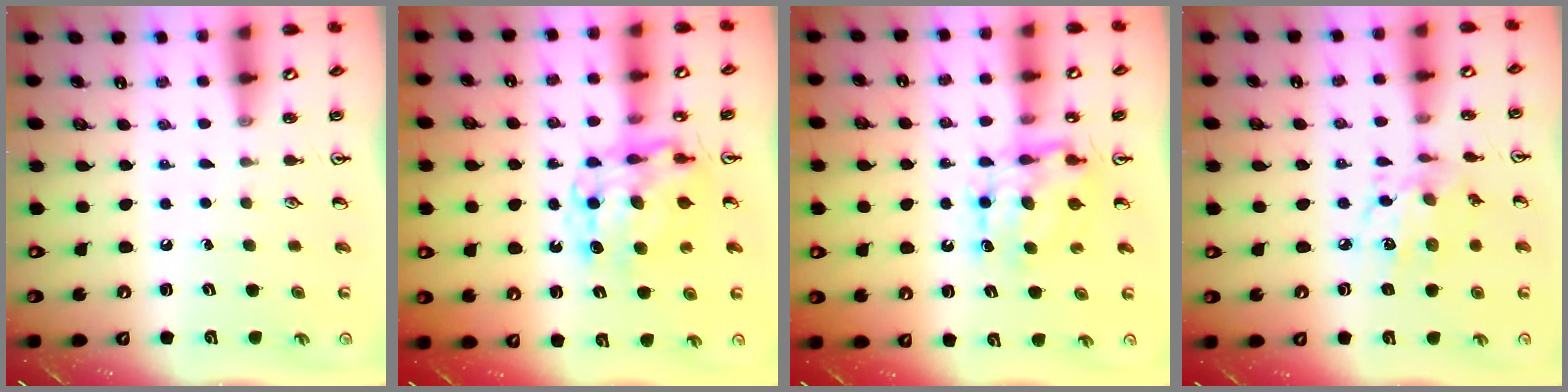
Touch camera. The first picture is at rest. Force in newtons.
{"total": 9.6, "press": 9.6, "slide": 0.9}
{"total": 7.6, "press": 7.6, "slide": 0.2}
{"total": 8.4, "press": 8.4, "slide": 0.6}